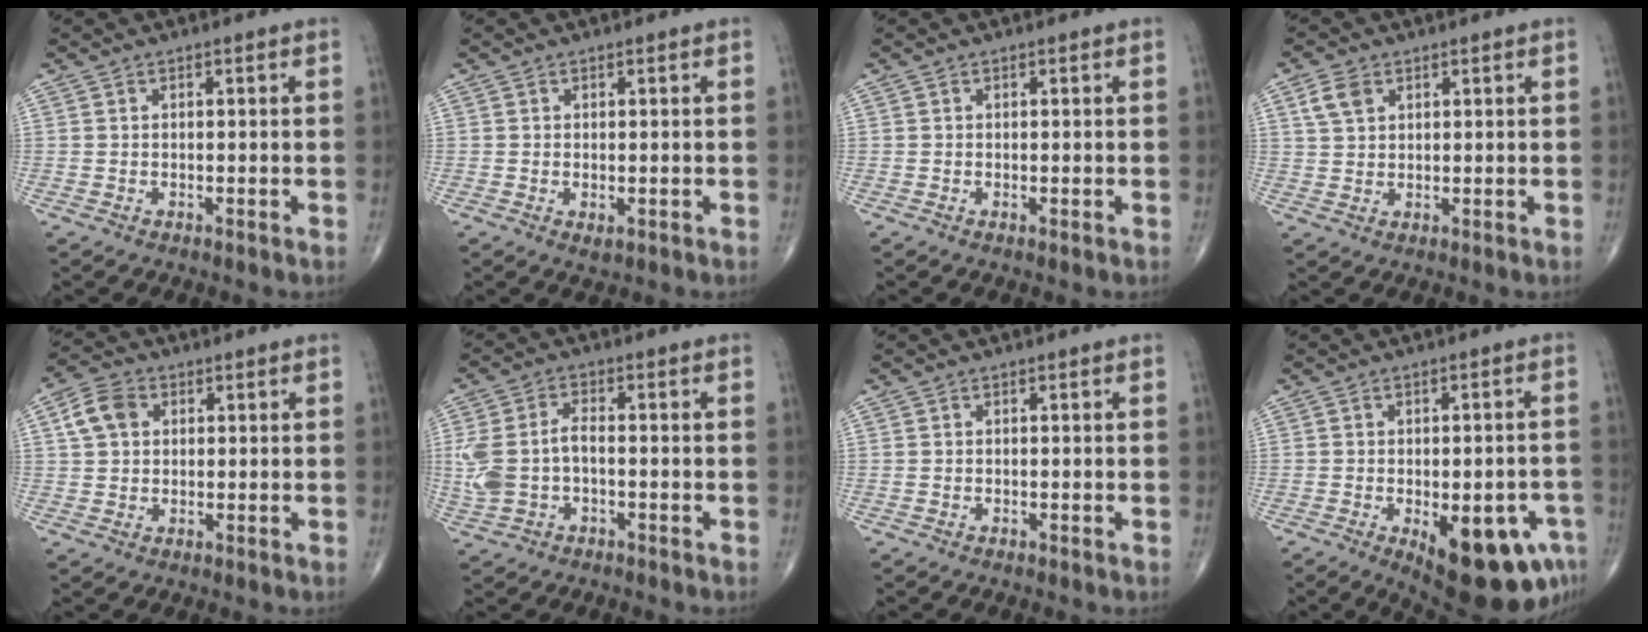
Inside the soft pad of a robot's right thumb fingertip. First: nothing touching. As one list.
[{"total": 1.3, "force": [-0.3, 0.6, 1.1], "torque": [-0.018, -0.004, -0.001]}, {"total": 0.0}, {"total": 4.2, "force": [2.0, 2.8, 2.4], "torque": [-0.041, 0.001, 0.042]}, {"total": 6.2, "force": [1.7, 4.7, 3.6], "torque": [-0.061, 0.008, 0.026]}, {"total": 4.1, "force": [-0.3, 2.7, 3.1], "torque": [-0.092, 0.011, -0.007]}, {"total": 0.0}, {"total": 17.3, "force": [-7.2, 7.3, 14.0], "torque": [-0.133, 0.013, -0.077]}]